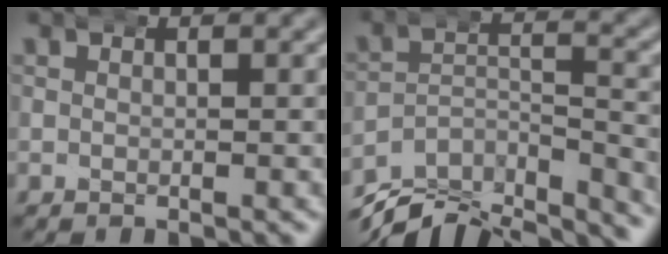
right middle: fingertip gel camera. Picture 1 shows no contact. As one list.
[{"total": 13.3, "force": [-10.0, 6.7, 5.6], "torque": [-0.084, -0.040, -0.152]}]